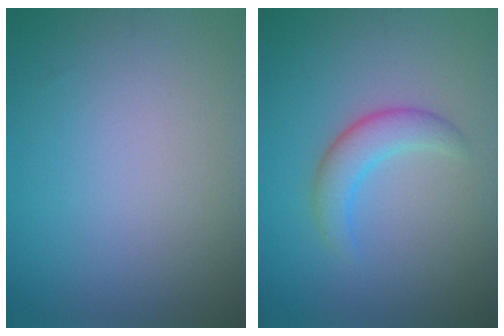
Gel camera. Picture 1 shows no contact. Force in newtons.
{"total": 2.8, "press": 2.8, "slide": 0.2}